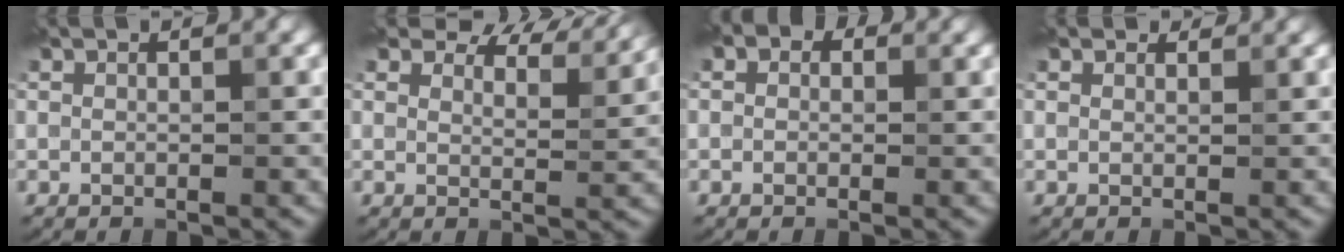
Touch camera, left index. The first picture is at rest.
{"total": 7.8, "force": [6.7, 2.6, 3.1], "torque": [-0.044, 0.005, 0.076]}
{"total": 3.2, "force": [1.3, 2.4, 1.7], "torque": [-0.006, 0.012, -0.024]}
{"total": 1.6, "force": [1.5, 0.5, 0.3], "torque": [-0.009, -0.003, 0.012]}